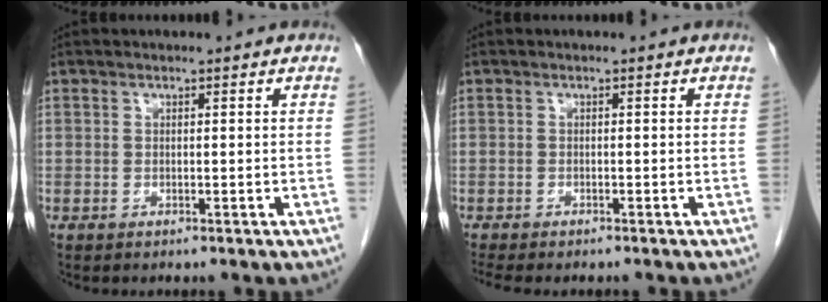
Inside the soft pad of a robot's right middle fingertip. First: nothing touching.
{"total": 4.9, "force": [-4.3, 1.1, 2.1], "torque": [-0.028, -0.009, -0.061]}